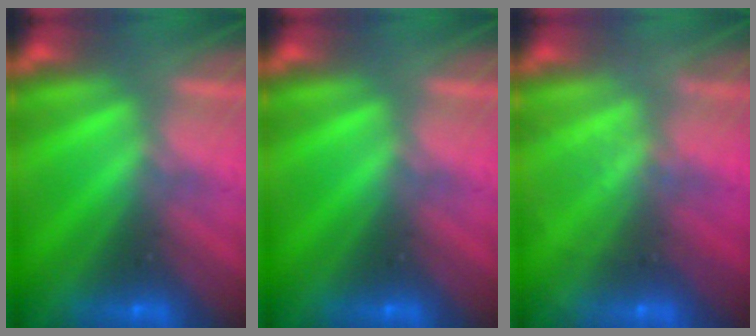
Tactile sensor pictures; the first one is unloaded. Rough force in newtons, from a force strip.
{"total": 0.0}
{"total": 1.9}